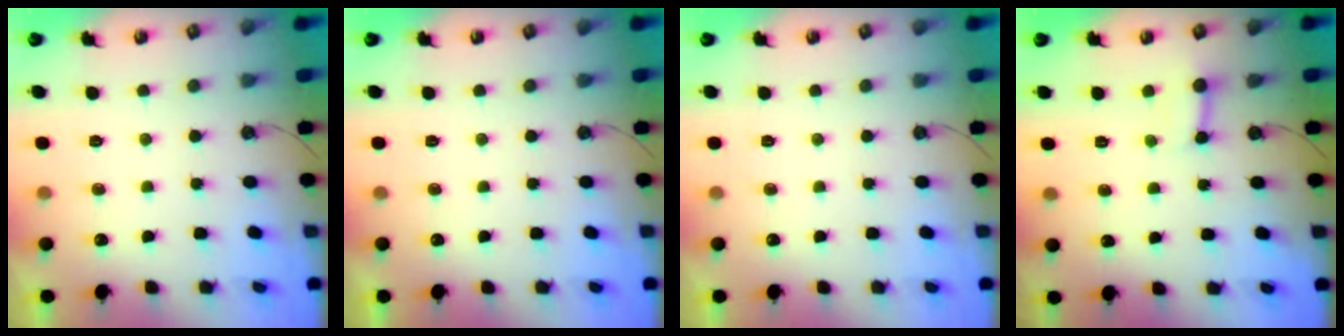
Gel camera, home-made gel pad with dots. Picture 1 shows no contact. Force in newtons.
{"total": 0.0}
{"total": 0.0}
{"total": 4.9, "press": 4.9, "slide": 0.5}